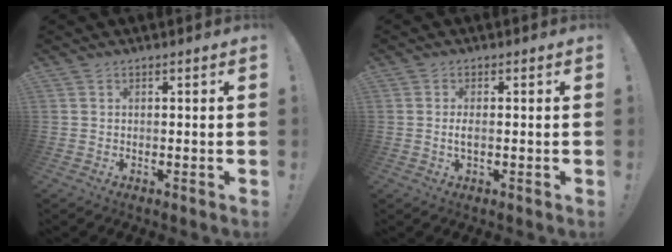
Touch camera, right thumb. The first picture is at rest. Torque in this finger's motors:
{"motor_torque": [-0.08, 0.01, 0.00, 0.01, 0.00]}